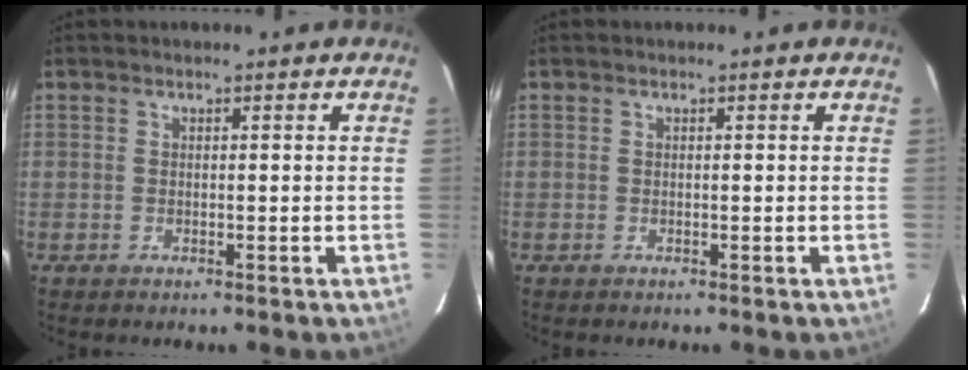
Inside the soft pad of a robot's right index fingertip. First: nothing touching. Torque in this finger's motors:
{"motor_torque": [-0.04, 0.13, -0.02, 0.00]}